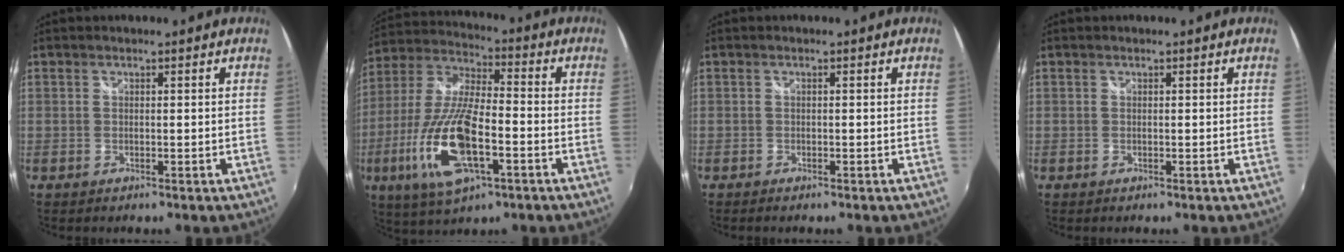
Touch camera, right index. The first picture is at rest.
{"total": 18.4, "force": [-6.4, 6.2, 16.1], "torque": [-0.343, -0.022, -0.123]}
{"total": 1.0, "force": [-0.8, 0.3, 0.5], "torque": [-0.012, -0.004, -0.014]}
{"total": 0.0}